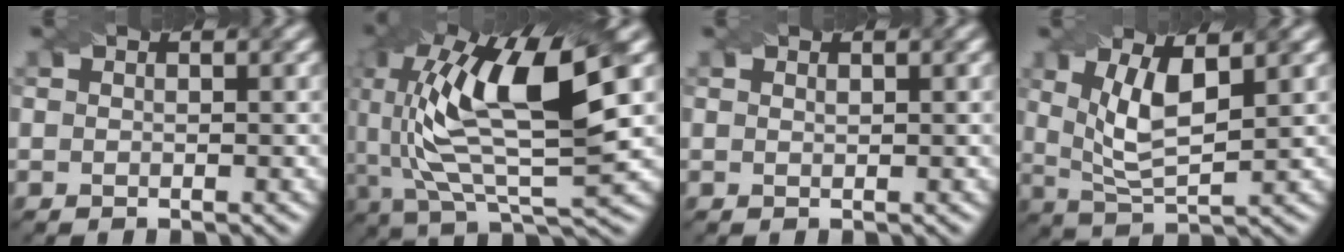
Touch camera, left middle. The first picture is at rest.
{"total": 13.1, "force": [2.8, 4.2, 12.0], "torque": [-0.232, 0.009, 0.055]}
{"total": 0.0}
{"total": 5.5, "force": [1.5, 1.9, 4.9], "torque": [-0.100, -0.003, 0.033]}